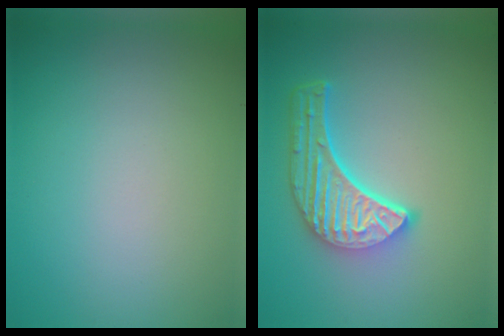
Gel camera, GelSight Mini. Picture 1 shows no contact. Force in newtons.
{"total": 5.7, "press": 4.2, "slide": 3.9}